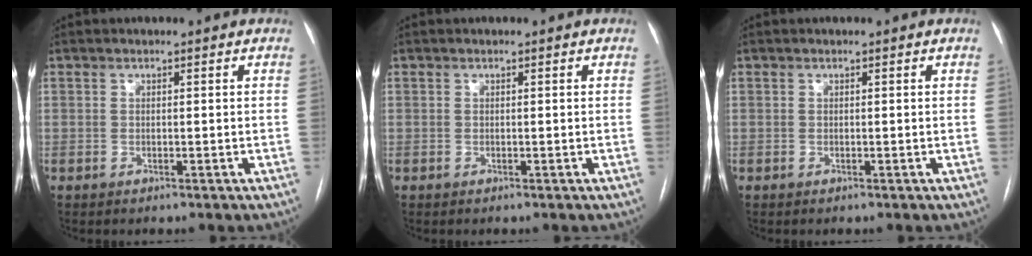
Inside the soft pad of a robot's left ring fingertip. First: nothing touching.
{"total": 0.0}
{"total": 0.0}